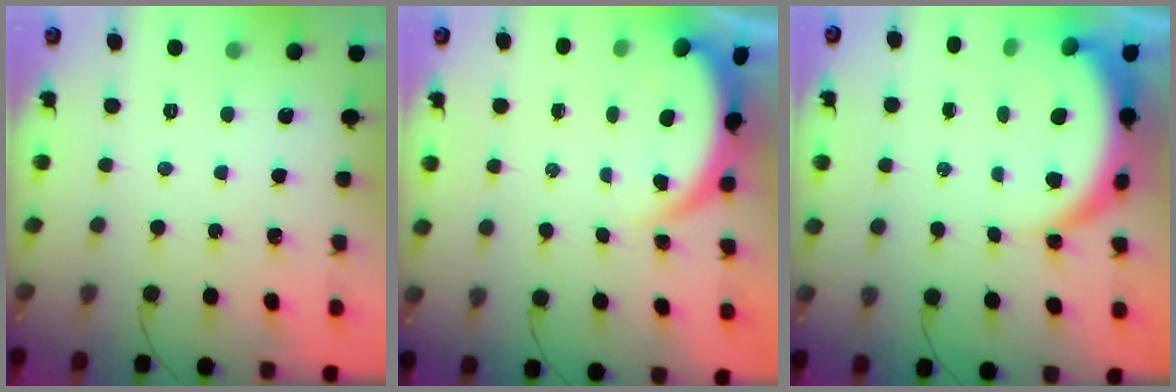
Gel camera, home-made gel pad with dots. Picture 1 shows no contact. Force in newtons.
{"total": 3.8, "press": 3.8, "slide": 0.6}
{"total": 8.4, "press": 8.3, "slide": 1.0}